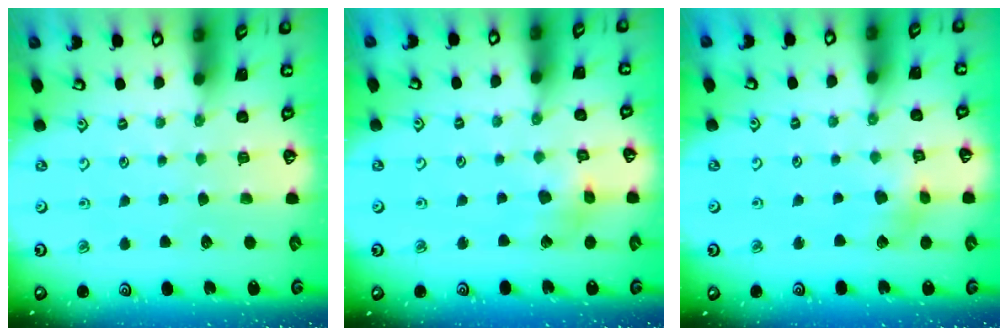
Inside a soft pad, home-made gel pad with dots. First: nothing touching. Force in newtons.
{"total": 6.0, "press": 6.0, "slide": 0.7}
{"total": 4.5, "press": 4.5, "slide": 0.4}